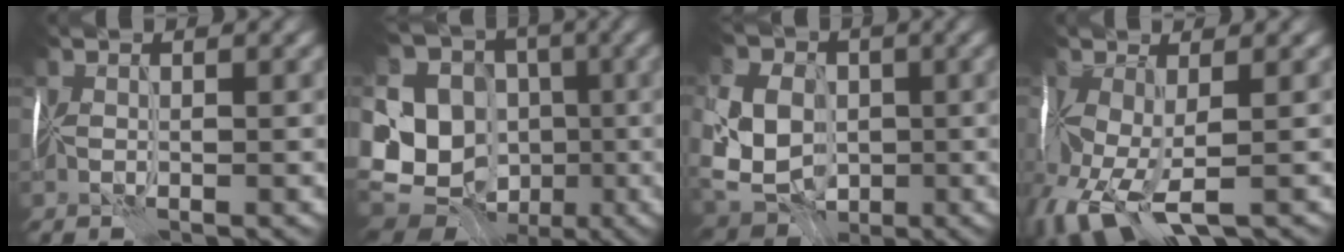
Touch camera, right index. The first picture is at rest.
{"total": 13.9, "force": [-2.0, 12.5, 5.7], "torque": [-0.135, -0.003, -0.041]}
{"total": 7.5, "force": [-0.1, 6.4, 4.0], "torque": [-0.097, 0.009, -0.013]}
{"total": 6.5, "force": [-2.7, 3.2, 5.0], "torque": [-0.131, -0.017, -0.047]}